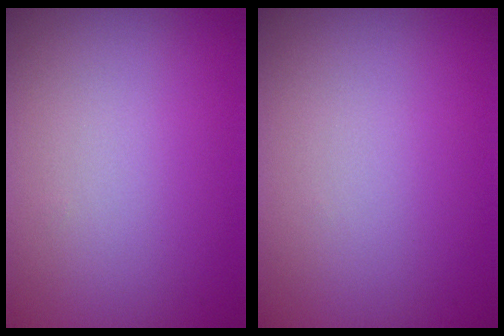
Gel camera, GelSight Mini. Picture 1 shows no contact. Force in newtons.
{"total": 0.0}